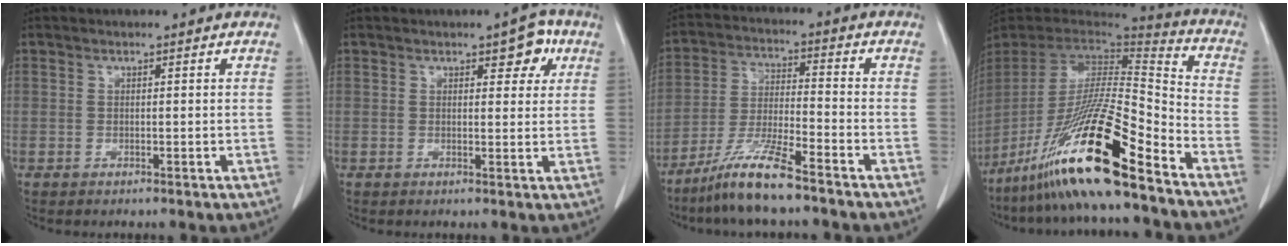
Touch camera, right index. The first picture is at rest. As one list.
[{"total": 4.2, "force": [2.1, 1.8, 3.1], "torque": [-0.032, 0.006, 0.023]}, {"total": 9.8, "force": [-7.4, 0.2, 6.4], "torque": [-0.131, -0.027, -0.144]}, {"total": 22.7, "force": [-15.0, 1.1, 16.9], "torque": [-0.326, -0.038, -0.278]}]